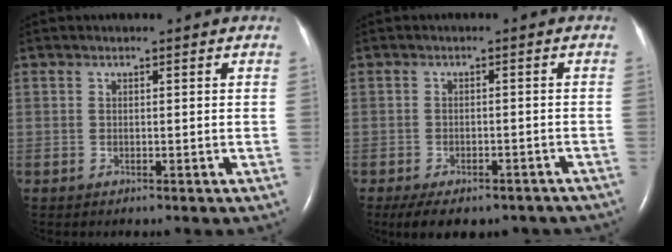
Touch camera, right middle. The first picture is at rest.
{"total": 12.9, "force": [-10.0, 5.5, 6.1], "torque": [-0.107, -0.006, -0.122]}